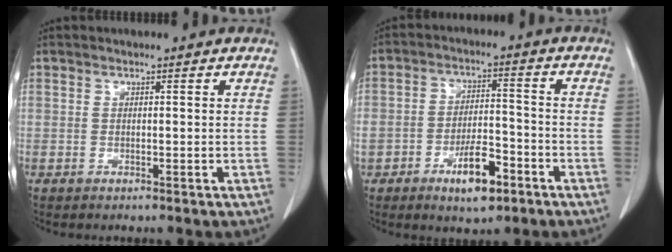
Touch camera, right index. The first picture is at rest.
{"total": 8.0, "force": [-4.4, 3.2, 5.9], "torque": [-0.103, 0.008, -0.070]}